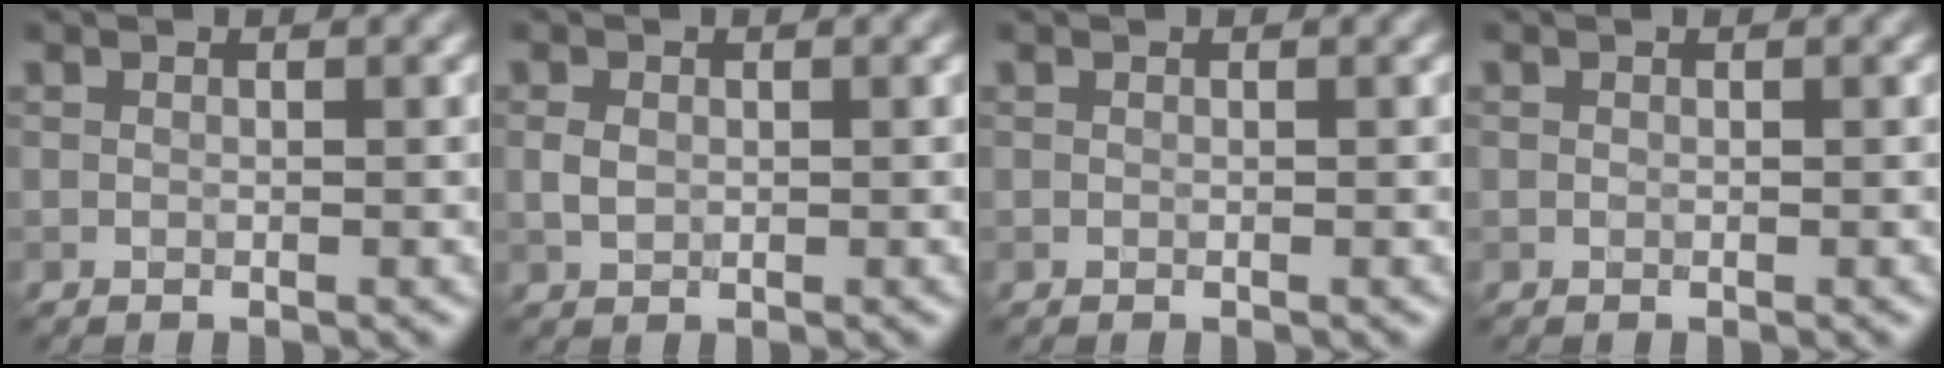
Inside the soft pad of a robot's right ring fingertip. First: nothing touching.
{"total": 1.3, "force": [0.1, 1.0, 0.8], "torque": [-0.019, 0.000, 0.002]}
{"total": 0.0}
{"total": 0.0}